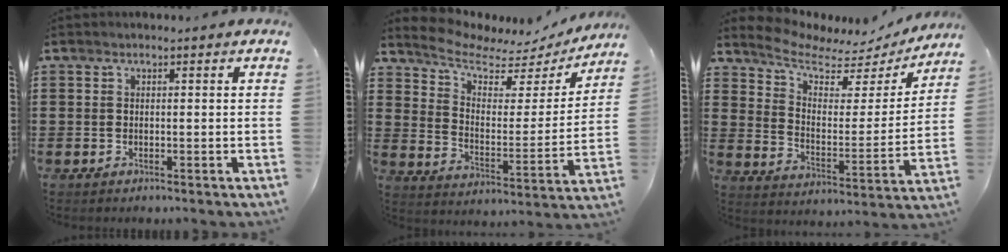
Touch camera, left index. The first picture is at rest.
{"total": 5.9, "force": [5.2, 2.0, 2.0], "torque": [-0.069, -0.034, 0.087]}
{"total": 6.0, "force": [5.3, 2.0, 1.8], "torque": [-0.068, -0.033, 0.089]}